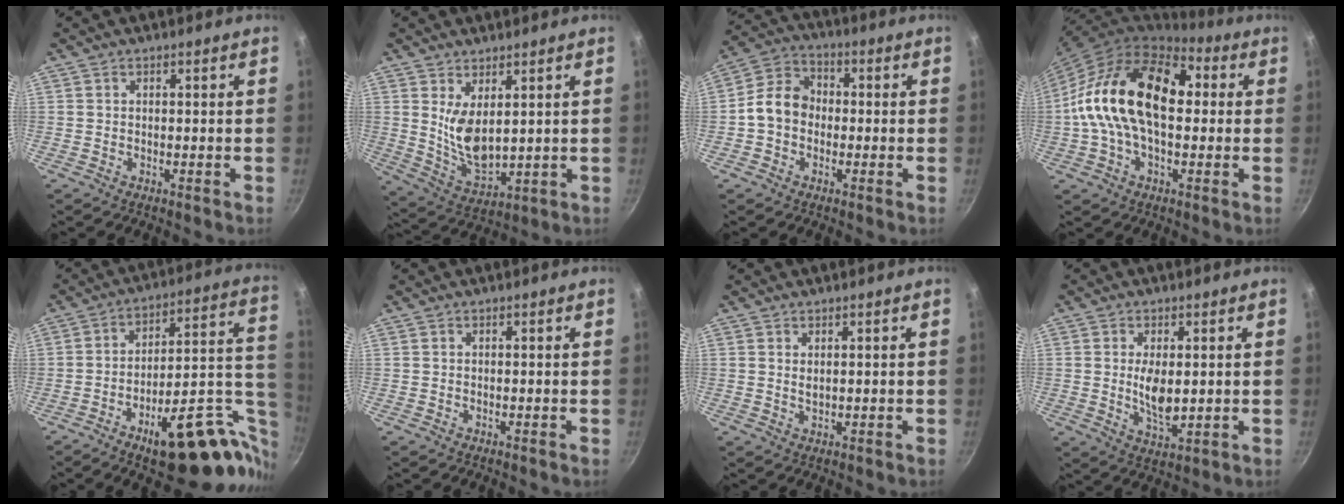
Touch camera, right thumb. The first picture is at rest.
{"total": 9.0, "force": [2.7, 4.5, 7.3], "torque": [-0.117, -0.037, 0.067]}
{"total": 8.6, "force": [-1.0, 7.0, 5.0], "torque": [-0.063, 0.026, -0.039]}
{"total": 21.9, "force": [1.7, 13.3, 17.2], "torque": [-0.278, 0.037, 0.010]}
{"total": 25.1, "force": [-7.9, 10.3, 21.5], "torque": [-0.243, 0.032, -0.102]}
{"total": 0.0}
{"total": 1.5, "force": [0.6, 0.8, 1.1], "torque": [-0.020, -0.004, 0.012]}
{"total": 6.9, "force": [0.6, 3.4, 6.0], "torque": [-0.102, -0.013, 0.017]}